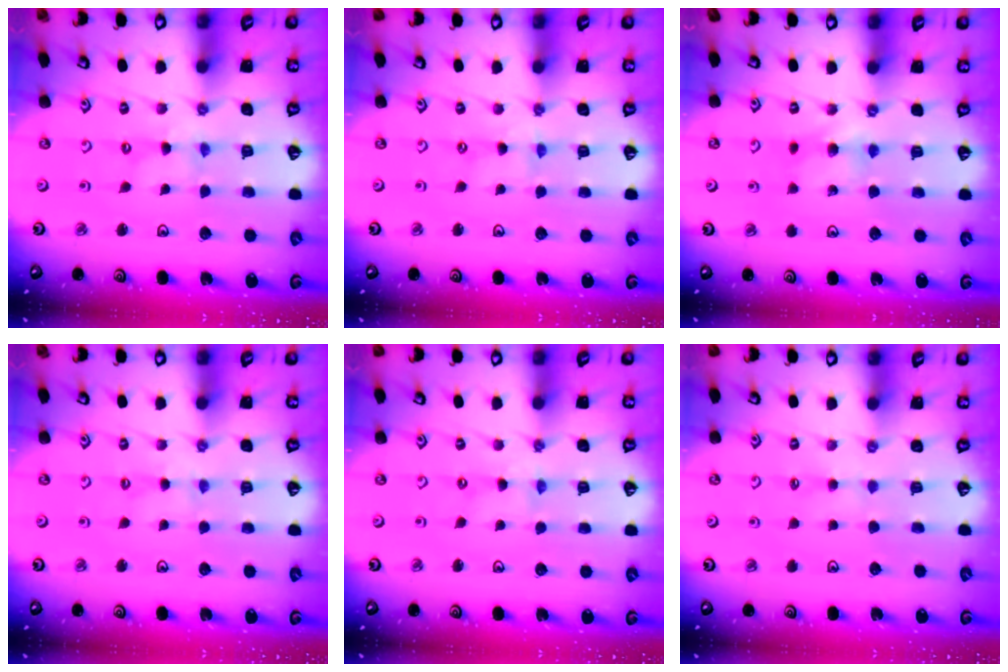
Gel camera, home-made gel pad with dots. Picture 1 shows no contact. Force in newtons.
{"total": 0.0}
{"total": 6.0, "press": 5.9, "slide": 1.0}
{"total": 2.2, "press": 2.2, "slide": 0.3}
{"total": 0.0}
{"total": 1.9, "press": 1.9, "slide": 0.3}